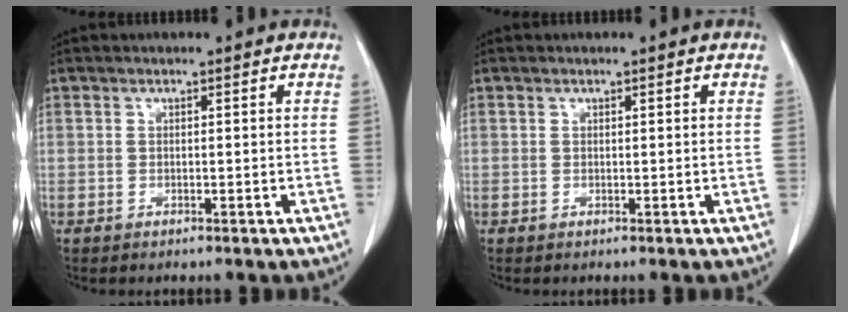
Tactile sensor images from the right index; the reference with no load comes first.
{"total": 0.0}